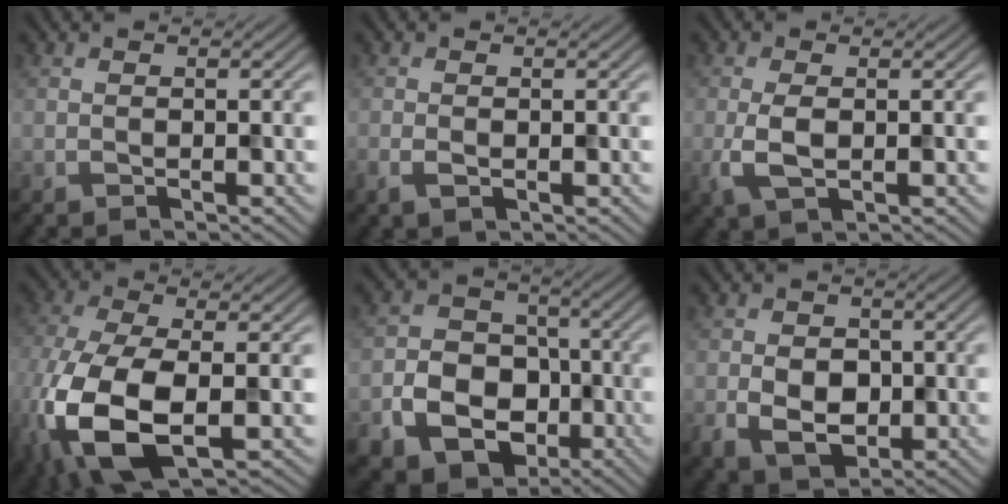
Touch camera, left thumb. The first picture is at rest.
{"total": 1.6, "force": [-0.4, 0.9, 1.3], "torque": [-0.032, -0.005, -0.008]}
{"total": 3.6, "force": [-0.4, 1.8, 3.2], "torque": [-0.080, -0.006, -0.008]}
{"total": 15.2, "force": [-4.5, 7.4, 12.5], "torque": [-0.323, -0.039, -0.076]}
{"total": 11.6, "force": [-4.8, 9.2, 5.1], "torque": [-0.099, -0.034, -0.106]}
{"total": 5.5, "force": [-1.0, 4.1, 3.5], "torque": [-0.068, -0.012, -0.017]}